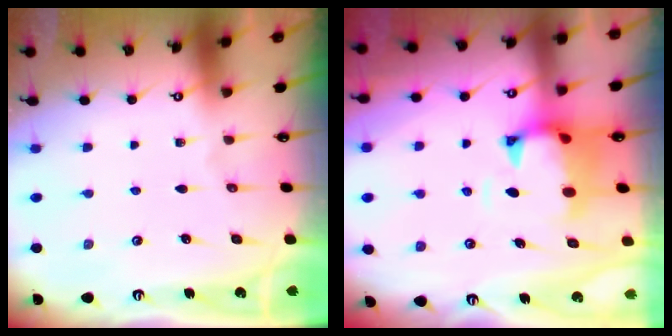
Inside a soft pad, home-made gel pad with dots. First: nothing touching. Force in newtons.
{"total": 1.5, "press": 1.1, "slide": 1.1}